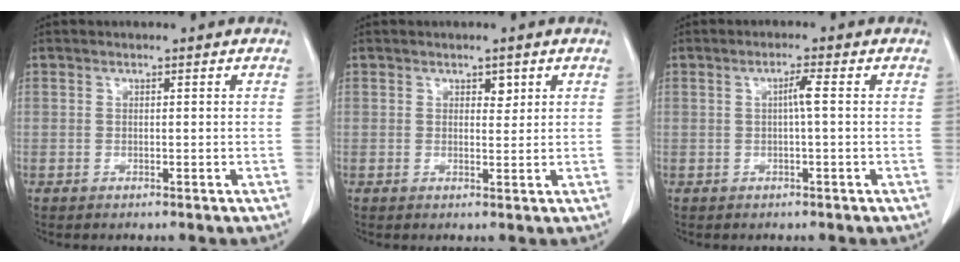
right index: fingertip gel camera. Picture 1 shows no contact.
{"total": 1.5, "force": [0.8, 0.9, 0.9], "torque": [-0.010, -0.003, 0.013]}
{"total": 2.1, "force": [0.1, -0.3, 2.0], "torque": [-0.035, 0.003, 0.001]}